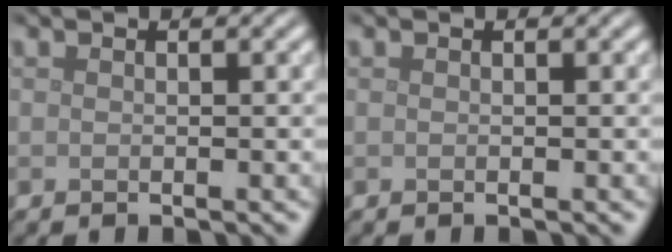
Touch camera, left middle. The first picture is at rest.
{"total": 0.0}